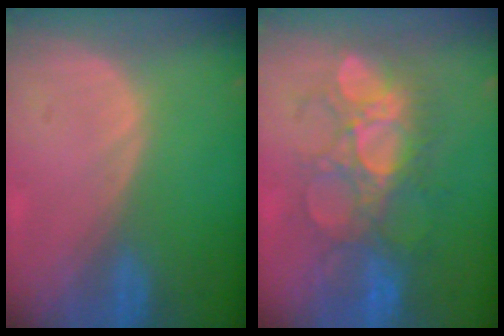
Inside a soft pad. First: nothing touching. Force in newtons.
{"total": 9.0, "press": 8.9, "slide": 1.1}